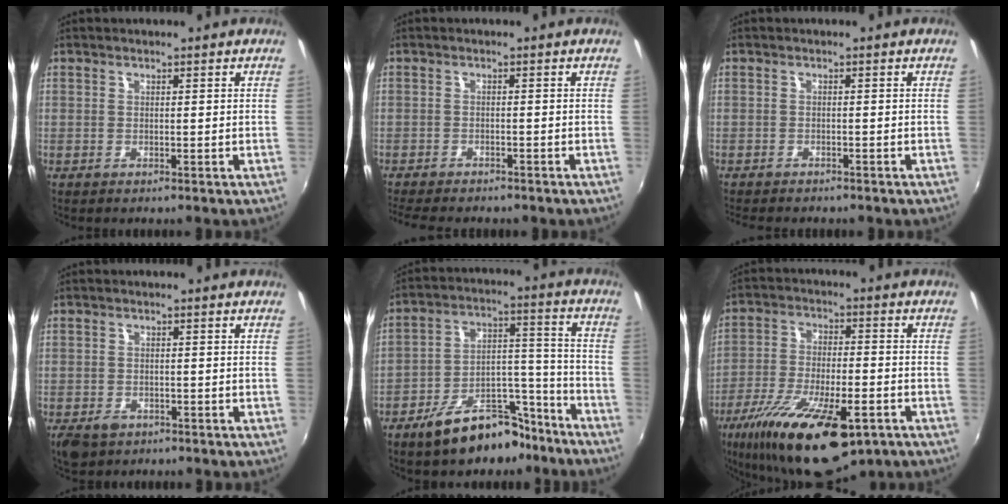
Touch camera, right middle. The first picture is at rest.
{"total": 8.2, "force": [-7.1, 2.0, 3.5], "torque": [-0.086, -0.021, -0.110]}
{"total": 4.5, "force": [-4.0, 1.1, 1.8], "torque": [-0.043, -0.015, -0.060]}
{"total": 4.9, "force": [-3.0, 3.2, 2.3], "torque": [-0.058, -0.012, -0.048]}
{"total": 15.7, "force": [-11.8, 7.1, 7.6], "torque": [-0.128, 0.045, -0.166]}
{"total": 21.2, "force": [-13.1, 7.0, 15.1], "torque": [-0.289, -0.053, -0.216]}